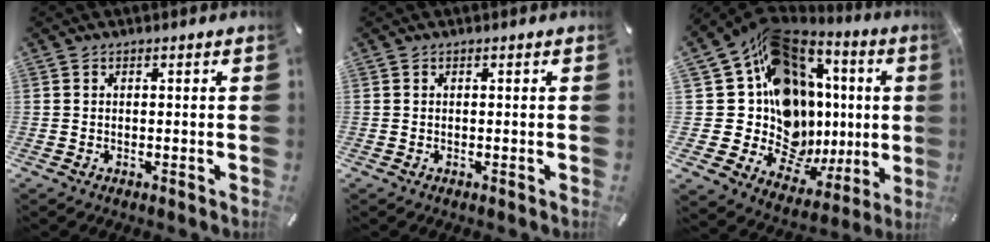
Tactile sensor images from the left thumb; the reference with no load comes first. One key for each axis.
{"total": 0.0}
{"total": 19.6, "fx": 3.4, "fy": 14.8, "fz": 12.5, "tx": -0.182, "ty": -0.103, "tz": 0.101}